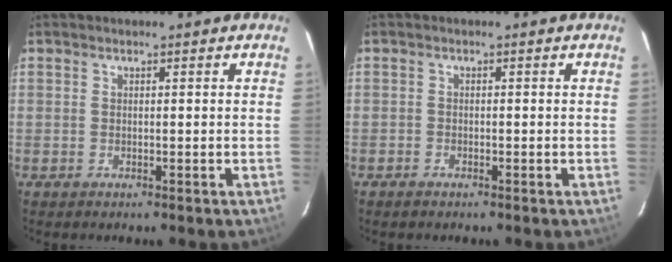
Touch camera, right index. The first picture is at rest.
{"total": 1.0, "force": [-0.9, 0.5, 0.1], "torque": [-0.009, 0.002, -0.017]}